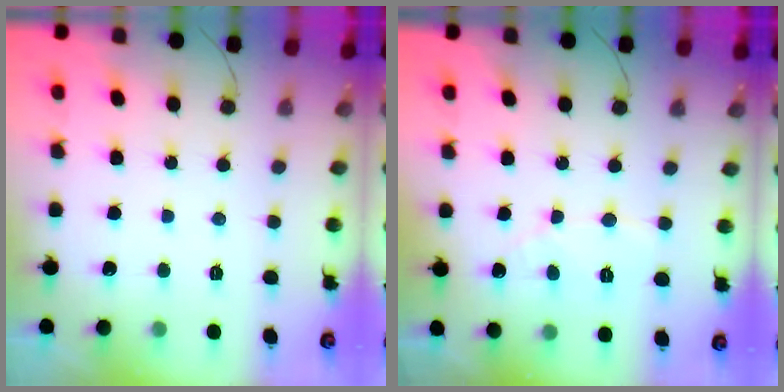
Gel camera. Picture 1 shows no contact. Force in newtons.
{"total": 4.9, "press": 4.9, "slide": 0.4}